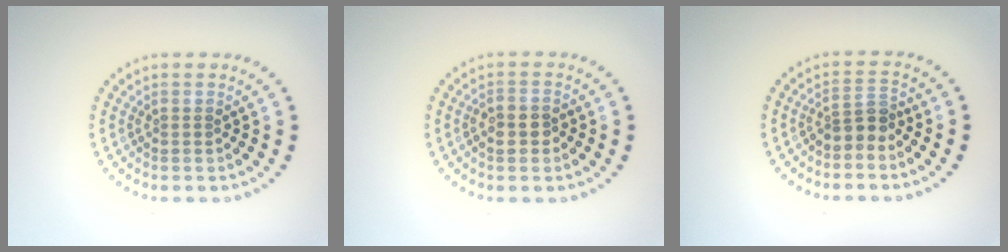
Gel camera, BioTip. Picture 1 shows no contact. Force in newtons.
{"total": 2.0, "press": 1.9, "slide": 0.6}
{"total": 2.2, "press": 1.8, "slide": 1.4}